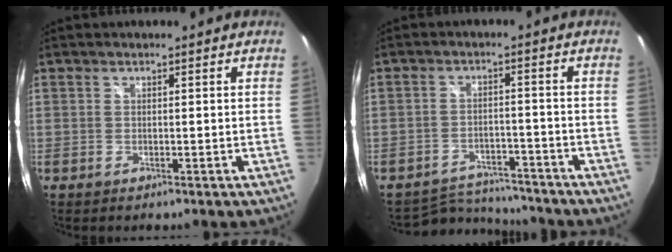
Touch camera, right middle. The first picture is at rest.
{"total": 8.8, "force": [-8.5, 2.3, 1.1], "torque": [-0.035, 0.012, -0.123]}